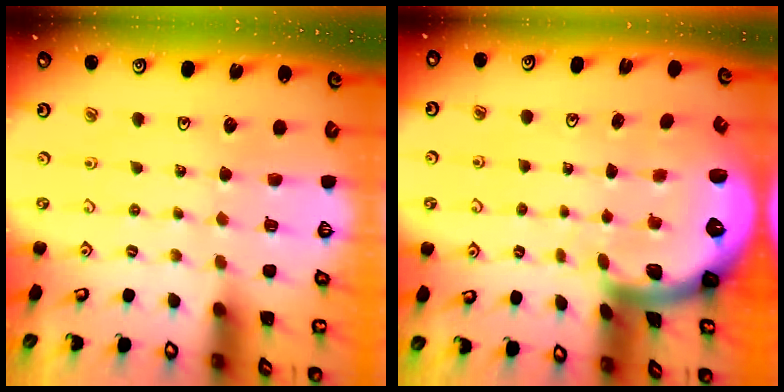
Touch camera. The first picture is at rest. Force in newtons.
{"total": 2.8, "press": 2.7, "slide": 0.6}